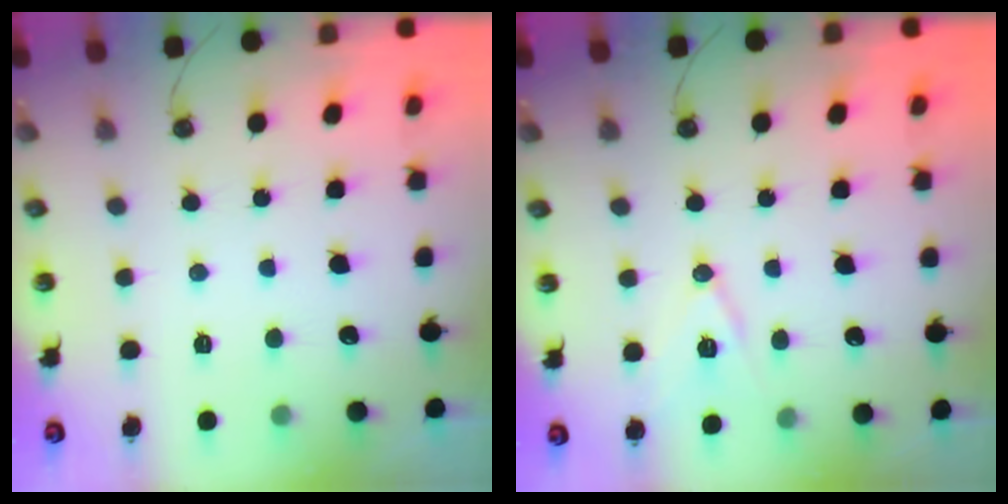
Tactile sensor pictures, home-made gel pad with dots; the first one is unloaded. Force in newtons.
{"total": 10.4, "press": 9.8, "slide": 3.5}